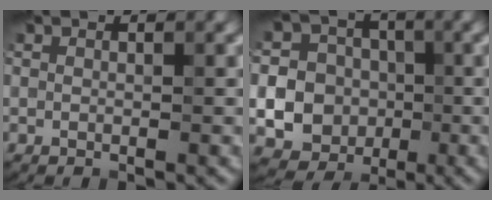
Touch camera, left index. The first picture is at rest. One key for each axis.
{"total": 15.2, "fx": -2.5, "fy": 14.4, "fz": 3.9, "tx": -0.104, "ty": -0.006, "tz": -0.065}